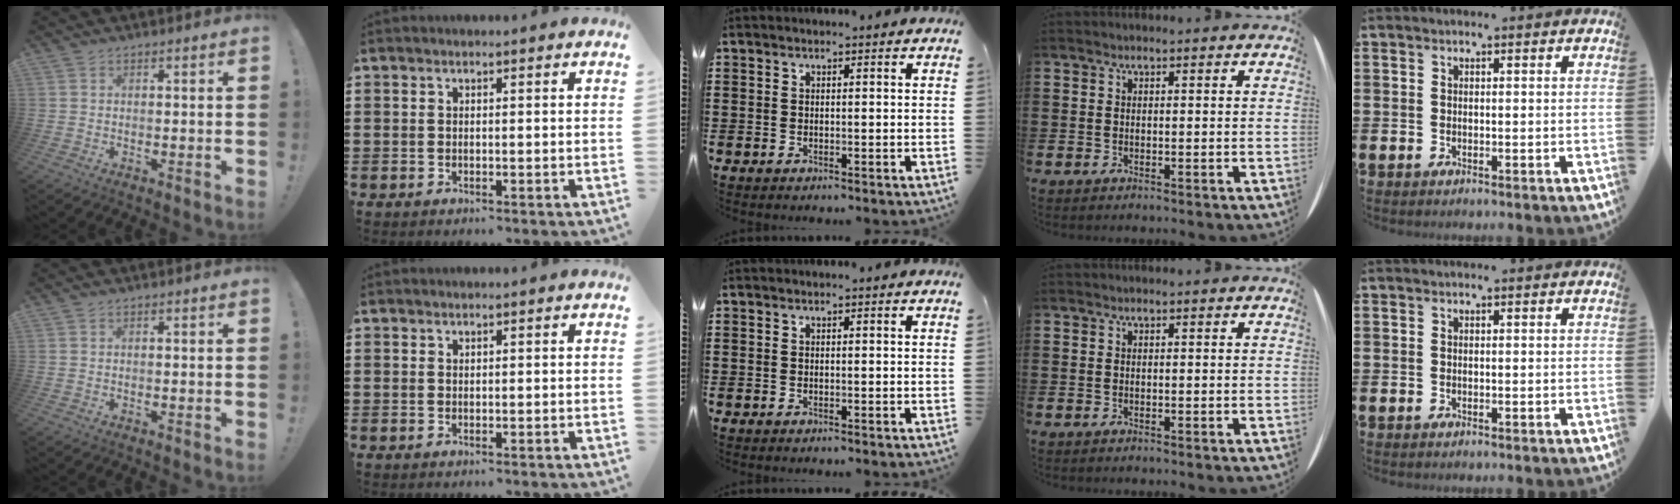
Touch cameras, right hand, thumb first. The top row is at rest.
{}